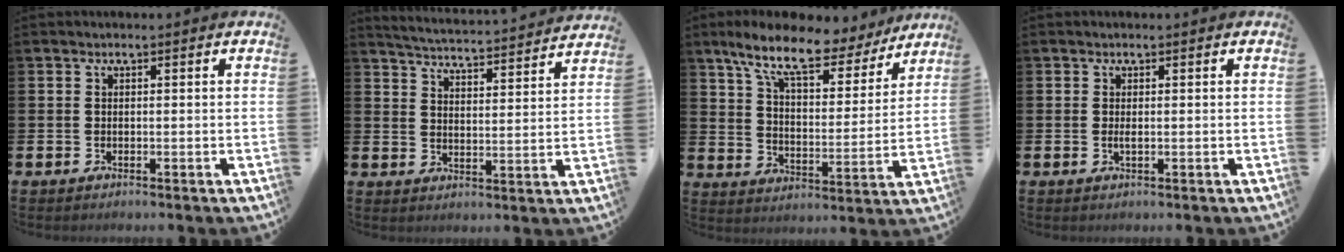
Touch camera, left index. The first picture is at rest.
{"total": 4.6, "force": [4.6, -0.1, 0.4], "torque": [-0.030, -0.042, 0.077]}
{"total": 10.9, "force": [9.0, 3.3, 5.2], "torque": [-0.125, -0.049, 0.153]}
{"total": 0.7, "force": [0.0, 0.2, 0.7], "torque": [-0.012, -0.001, -0.001]}